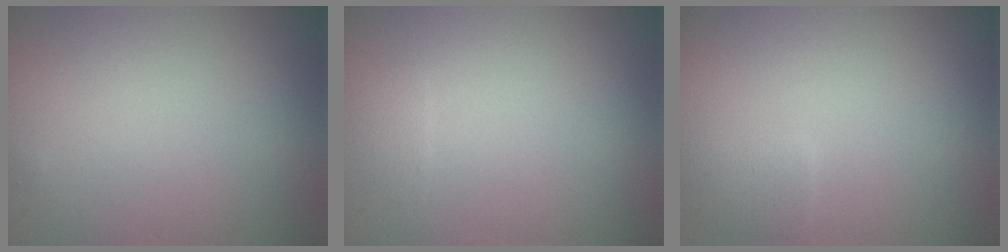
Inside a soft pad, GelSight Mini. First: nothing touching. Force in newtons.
{"total": 0.7, "press": 0.7, "slide": 0.2}
{"total": 1.4, "press": 1.4, "slide": 0.0}